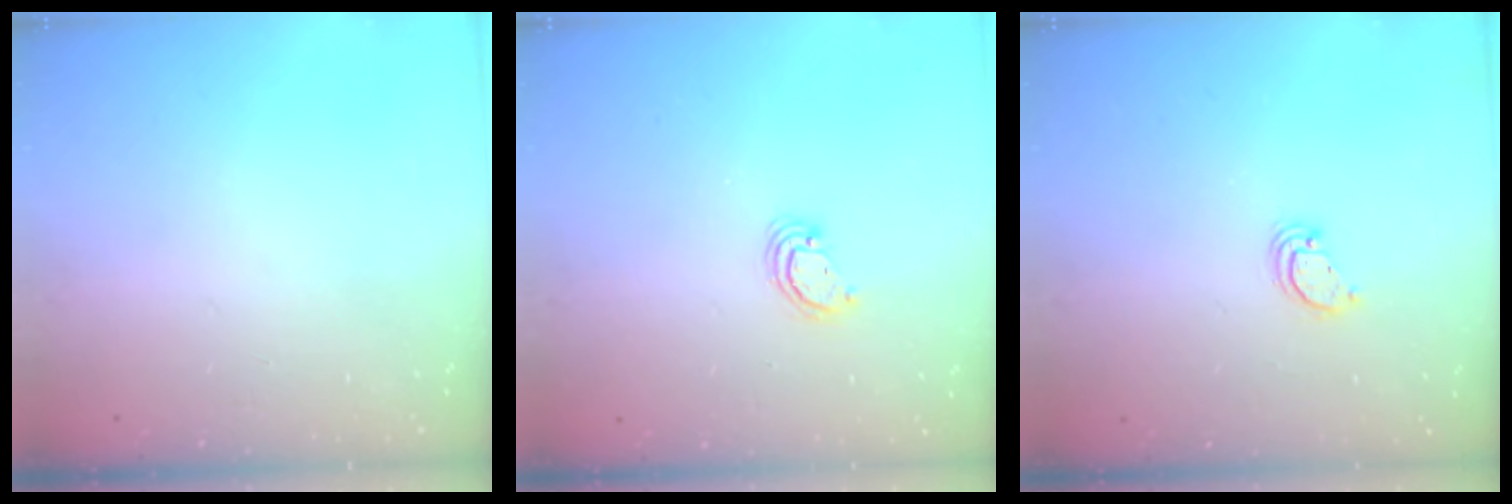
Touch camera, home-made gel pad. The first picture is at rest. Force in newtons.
{"total": 3.0, "press": 2.9, "slide": 0.3}
{"total": 3.3, "press": 3.3, "slide": 0.3}